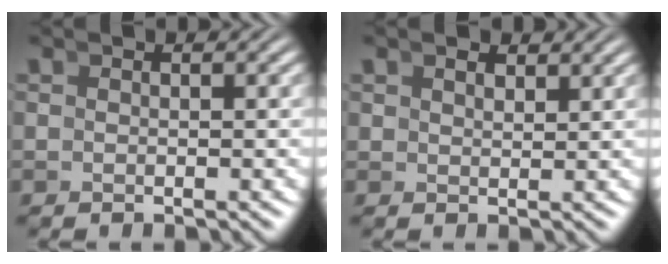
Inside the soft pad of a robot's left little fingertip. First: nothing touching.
{"total": 1.3, "force": [1.3, -0.4, 0.1], "torque": [0.013, -0.003, 0.026]}